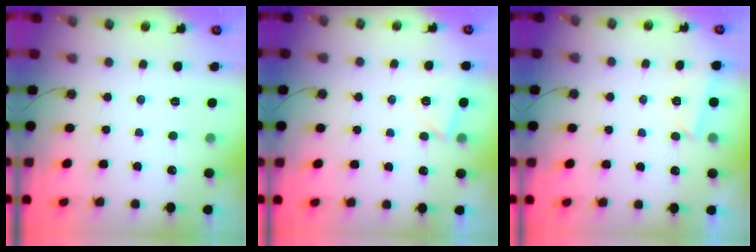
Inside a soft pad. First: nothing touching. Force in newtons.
{"total": 4.1, "press": 3.7, "slide": 1.7}
{"total": 2.3, "press": 2.2, "slide": 0.9}